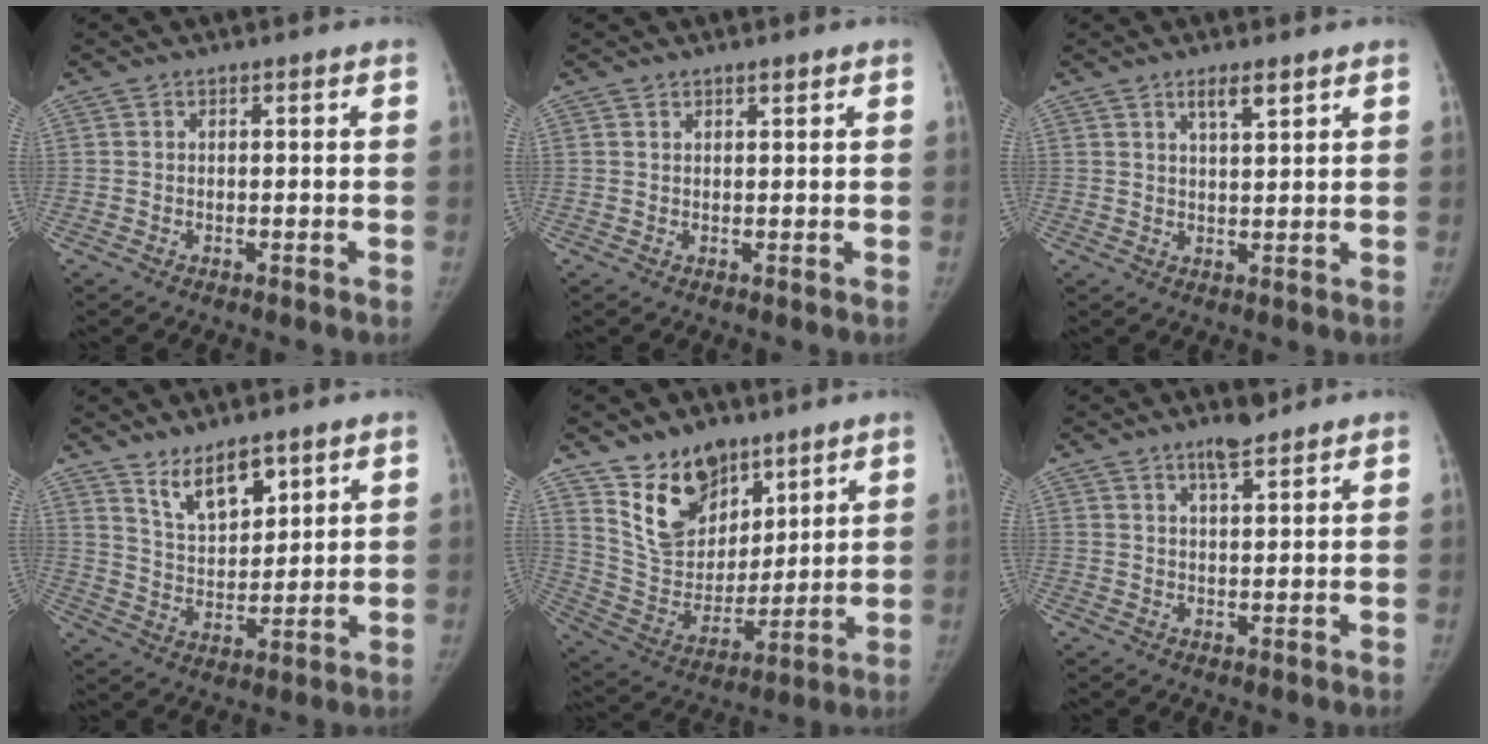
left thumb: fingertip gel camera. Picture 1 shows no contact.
{"total": 0.9, "force": [0.7, 0.3, 0.5], "torque": [-0.002, -0.004, 0.011]}
{"total": 3.7, "force": [2.4, 0.9, 2.6], "torque": [-0.040, -0.015, 0.042]}
{"total": 9.1, "force": [6.3, 3.9, 5.4], "torque": [-0.066, -0.048, 0.119]}
{"total": 15.2, "force": [10.2, 9.2, 6.5], "torque": [-0.069, -0.067, 0.203]}
{"total": 4.2, "force": [3.3, 1.0, 2.5], "torque": [-0.037, -0.021, 0.056]}